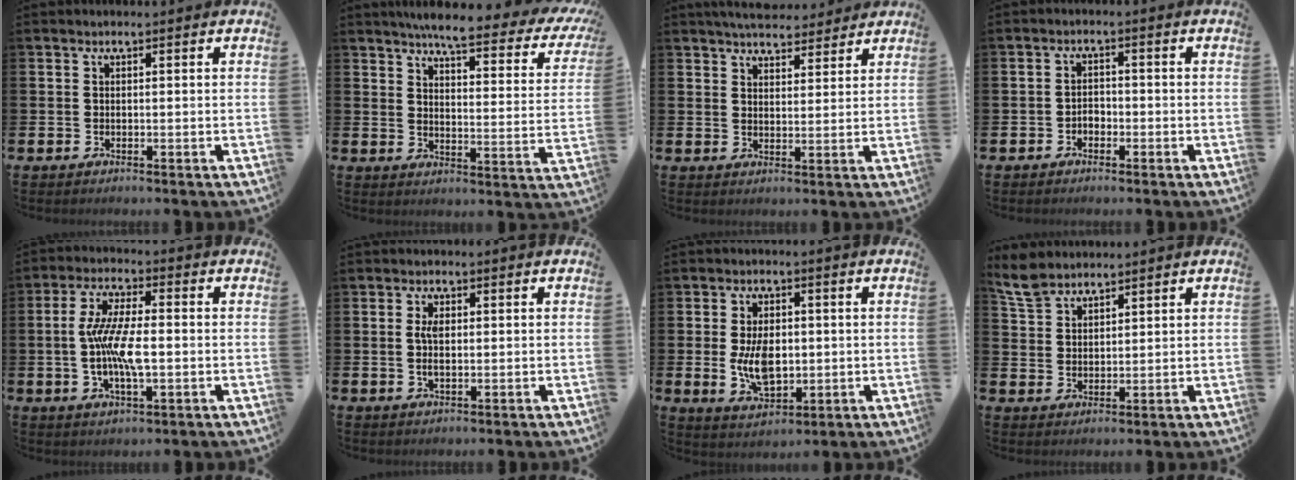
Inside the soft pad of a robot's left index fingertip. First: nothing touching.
{"total": 5.9, "force": [5.1, 0.7, 2.8], "torque": [-0.060, -0.042, 0.079]}
{"total": 5.2, "force": [5.0, 1.0, 0.5], "torque": [-0.013, -0.026, 0.091]}
{"total": 1.6, "force": [-1.0, 1.1, 0.5], "torque": [-0.007, 0.001, -0.024]}
{"total": 8.2, "force": [-0.4, 3.0, 7.6], "torque": [-0.152, 0.000, -0.014]}
{"total": 2.4, "force": [0.2, 1.2, 2.1], "torque": [-0.032, 0.001, -0.001]}
{"total": 7.1, "force": [-0.1, 4.1, 5.8], "torque": [-0.118, 0.000, -0.006]}
{"total": 5.6, "force": [5.1, 1.9, 1.4], "torque": [-0.041, -0.018, 0.096]}